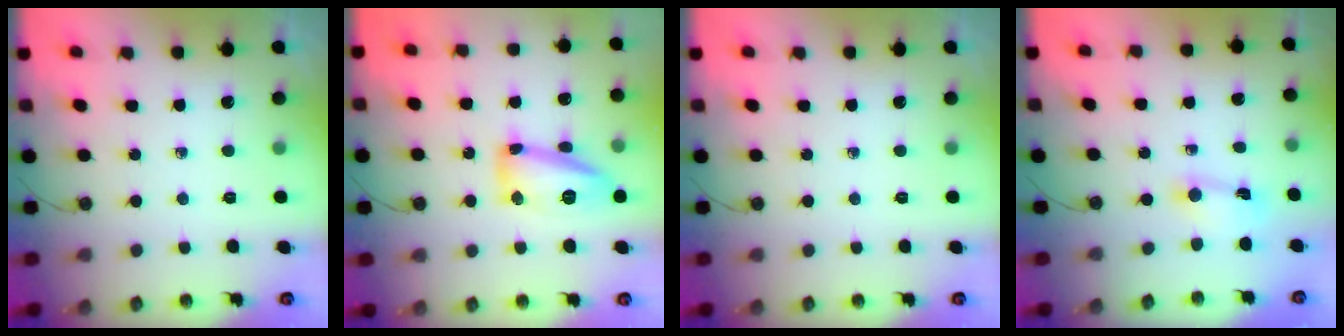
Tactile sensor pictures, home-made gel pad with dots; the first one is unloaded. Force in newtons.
{"total": 14.2, "press": 14.2, "slide": 0.6}
{"total": 0.0}
{"total": 1.8, "press": 1.8, "slide": 0.2}